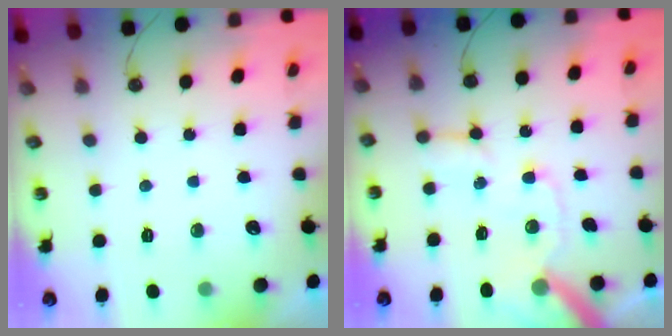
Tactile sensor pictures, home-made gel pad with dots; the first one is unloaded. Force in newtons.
{"total": 13.9, "press": 13.8, "slide": 2.0}